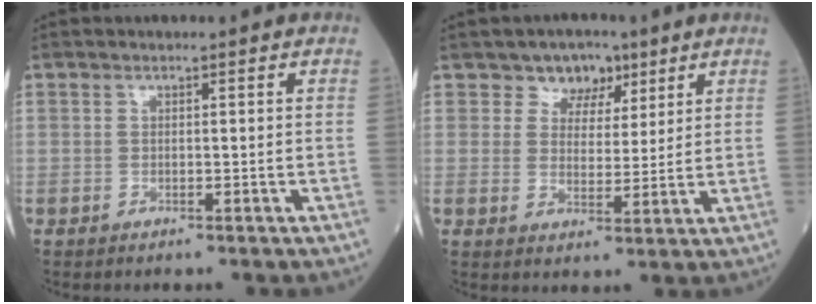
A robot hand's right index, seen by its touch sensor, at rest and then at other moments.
{"total": 5.1, "force": [3.2, 3.7, 1.2], "torque": [-0.012, 0.006, 0.054]}